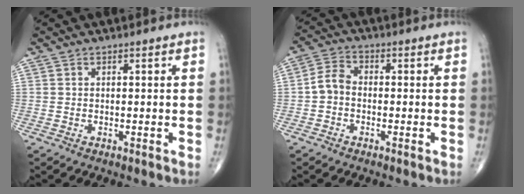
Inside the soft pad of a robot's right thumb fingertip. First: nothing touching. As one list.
[{"total": 4.3, "force": [-0.9, 3.1, 2.7], "torque": [-0.047, 0.016, -0.029]}]